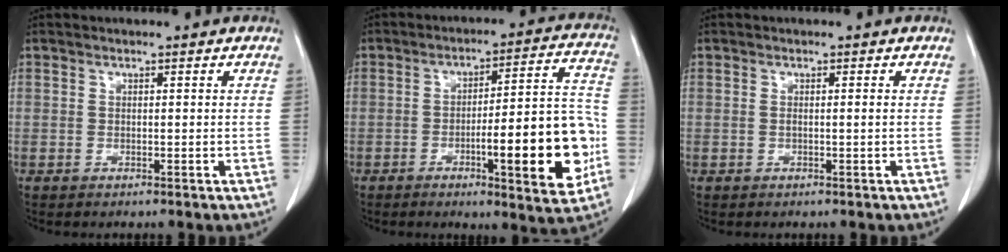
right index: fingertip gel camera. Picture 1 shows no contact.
{"total": 17.1, "force": [-4.7, 2.6, 16.2], "torque": [-0.208, 0.016, -0.060]}
{"total": 0.7, "force": [-0.1, -0.2, 0.7], "torque": [-0.013, -0.001, -0.001]}